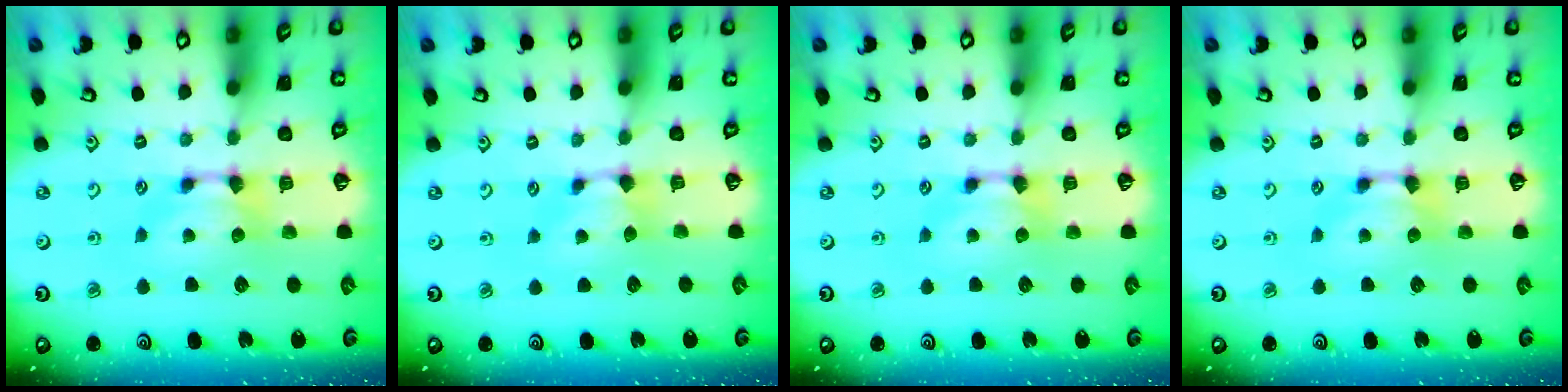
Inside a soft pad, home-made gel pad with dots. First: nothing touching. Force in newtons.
{"total": 0.9, "press": 0.7, "slide": 0.6}
{"total": 0.0}
{"total": 0.0}